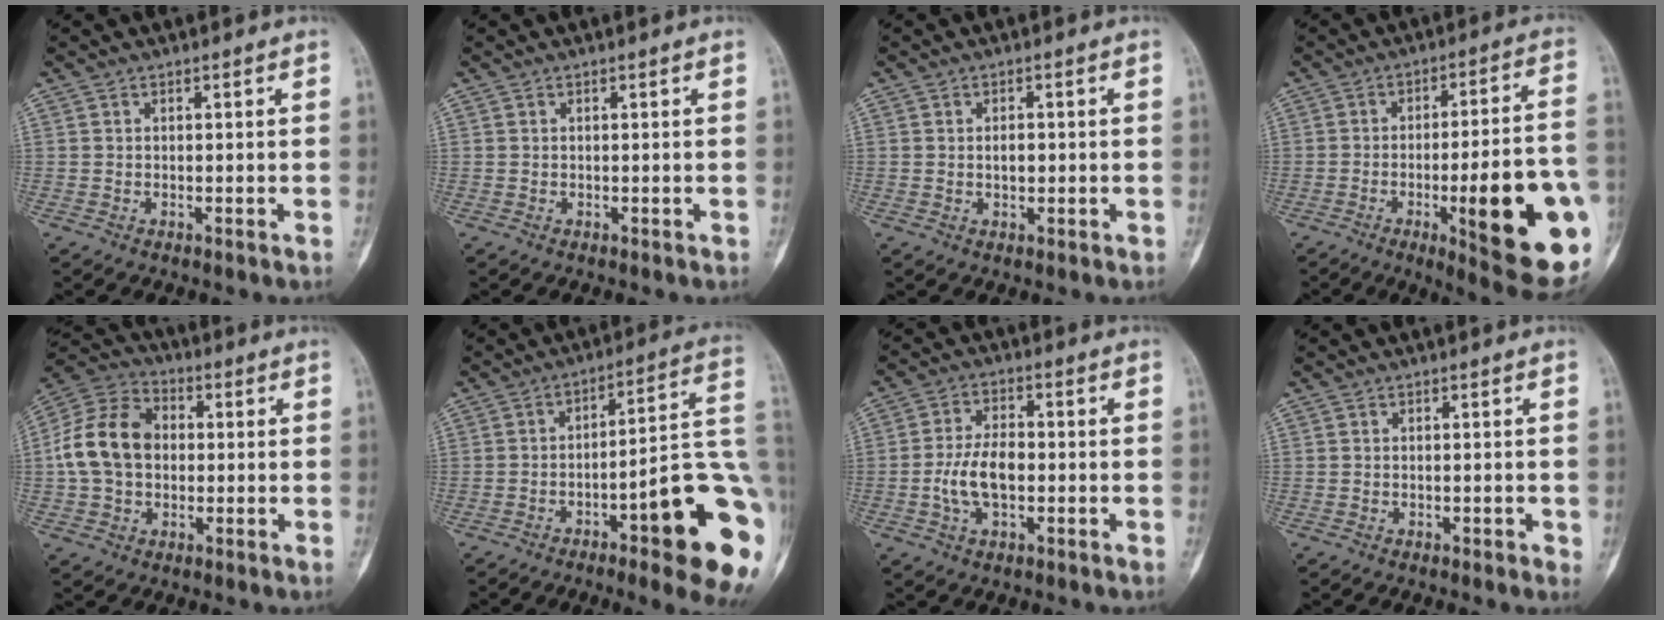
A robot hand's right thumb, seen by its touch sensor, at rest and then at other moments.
{"total": 0.0}
{"total": 2.2, "force": [-0.1, 1.5, 1.7], "torque": [-0.015, 0.003, -0.001]}
{"total": 23.1, "force": [-6.5, 5.1, 21.6], "torque": [-0.243, 0.009, -0.077]}
{"total": 14.2, "force": [0.1, 10.7, 9.3], "torque": [-0.160, 0.032, -0.006]}
{"total": 23.4, "force": [-7.3, 5.0, 21.6], "torque": [-0.226, 0.031, -0.096]}
{"total": 8.5, "force": [-1.5, 4.7, 6.9], "torque": [-0.130, 0.017, -0.031]}
{"total": 1.5, "force": [-0.4, 0.7, 1.3], "torque": [-0.014, 0.002, -0.004]}